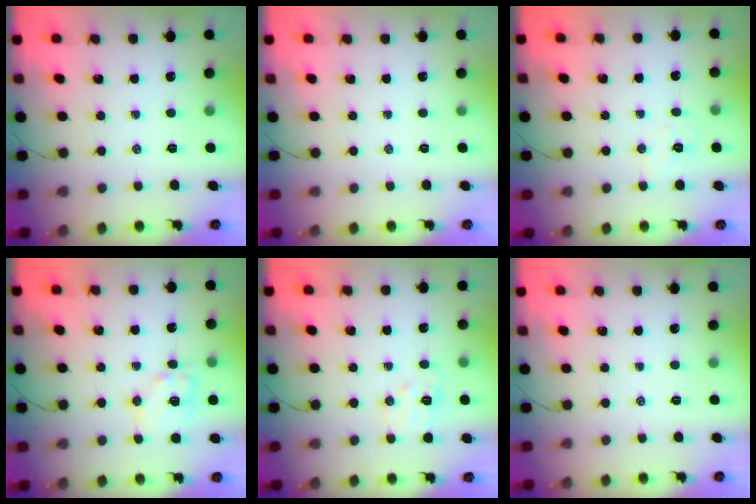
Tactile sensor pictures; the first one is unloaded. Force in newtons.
{"total": 0.0}
{"total": 4.3, "press": 4.2, "slide": 0.8}
{"total": 10.1, "press": 10.0, "slide": 1.5}
{"total": 7.1, "press": 7.0, "slide": 1.1}
{"total": 0.0}